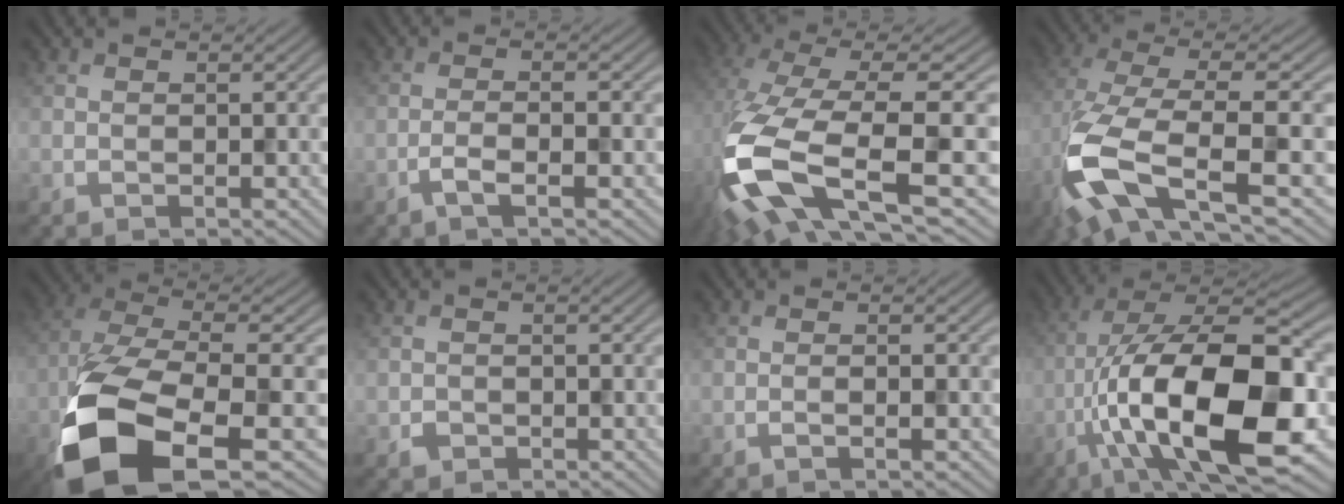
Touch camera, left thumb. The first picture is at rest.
{"total": 2.9, "force": [-1.4, 0.5, 2.5], "torque": [-0.044, 0.009, -0.035]}
{"total": 15.6, "force": [-3.8, 5.7, 14.0], "torque": [-0.323, -0.023, -0.050]}
{"total": 12.0, "force": [-3.1, 4.4, 10.7], "torque": [-0.242, -0.021, -0.061]}
{"total": 16.0, "force": [-7.4, 6.6, 12.6], "torque": [-0.273, -0.033, -0.135]}
{"total": 1.3, "force": [-0.7, 1.1, 0.3], "torque": [-0.003, -0.005, -0.015]}
{"total": 1.3, "force": [-0.4, 0.1, 1.2], "torque": [-0.020, 0.002, -0.012]}
{"total": 18.9, "force": [-4.9, 7.1, 16.8], "torque": [-0.300, 0.004, -0.083]}